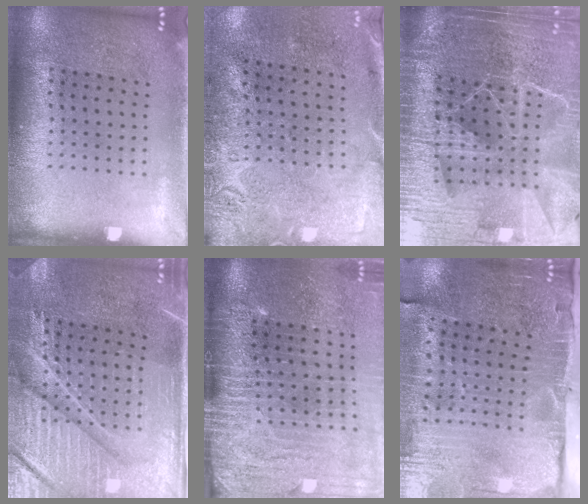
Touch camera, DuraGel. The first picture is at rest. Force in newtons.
{"total": 2.8, "press": 2.2, "slide": 1.7}
{"total": 6.1, "press": 5.3, "slide": 2.9}
{"total": 4.6, "press": 4.3, "slide": 1.8}
{"total": 4.2, "press": 3.5, "slide": 2.3}
{"total": 4.7, "press": 3.9, "slide": 2.6}